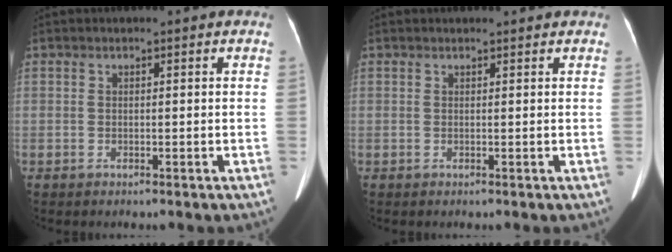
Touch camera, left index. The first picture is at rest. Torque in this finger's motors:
{"motor_torque": [-0.24, -0.23, 0.06, 0.02]}